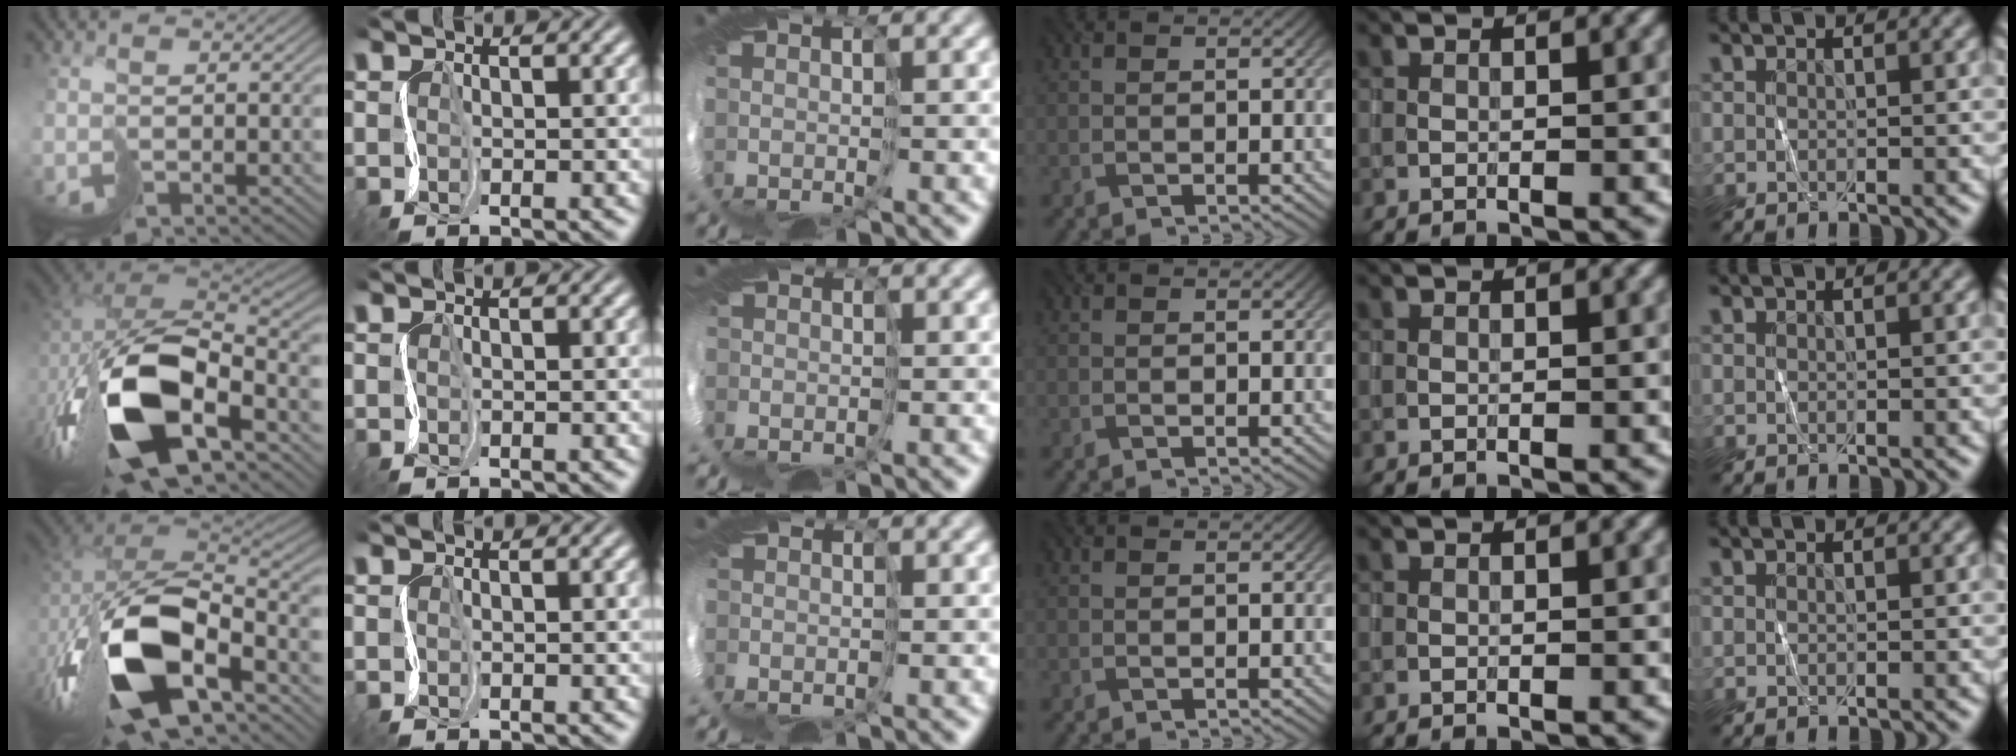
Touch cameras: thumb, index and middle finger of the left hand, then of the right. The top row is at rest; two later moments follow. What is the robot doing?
{"motion": "cut", "object": "tape"}